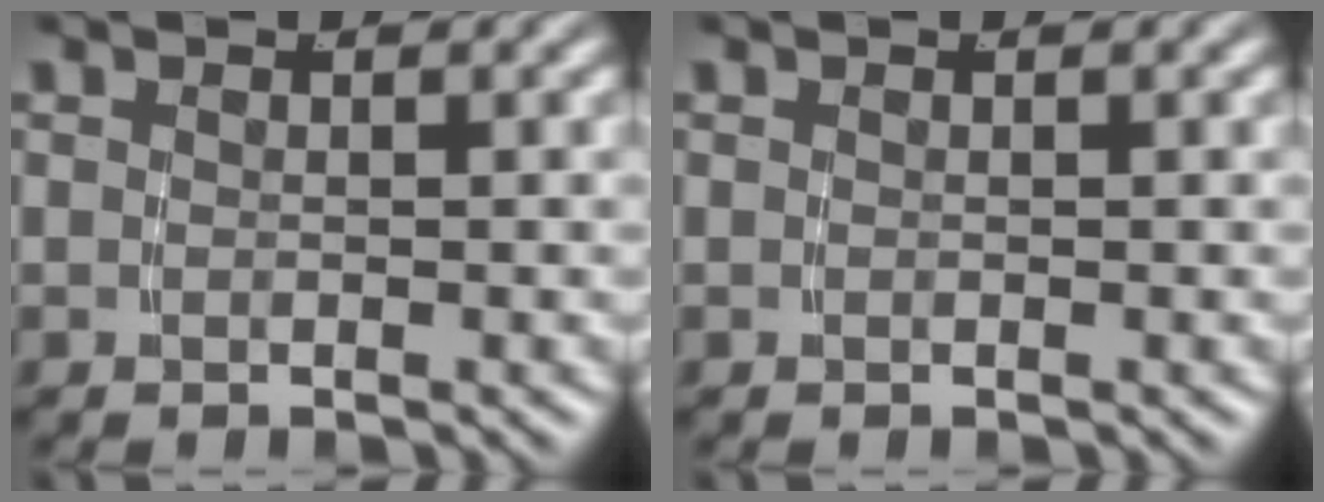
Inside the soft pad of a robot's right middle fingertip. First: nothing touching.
{"total": 0.0}